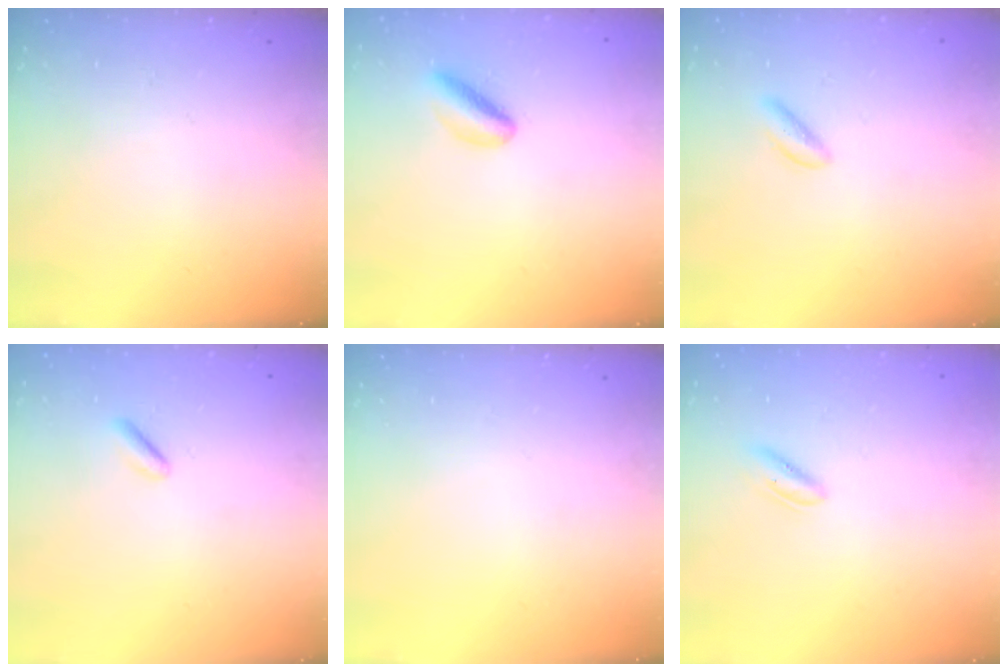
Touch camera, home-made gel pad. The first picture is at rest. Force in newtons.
{"total": 5.1, "press": 4.9, "slide": 1.6}
{"total": 1.6, "press": 1.5, "slide": 0.5}
{"total": 0.7, "press": 0.3, "slide": 0.6}
{"total": 0.0}
{"total": 1.3, "press": 1.1, "slide": 0.6}